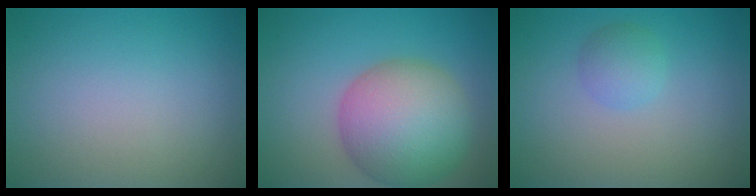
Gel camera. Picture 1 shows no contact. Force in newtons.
{"total": 9.5, "press": 9.5, "slide": 0.5}
{"total": 1.9, "press": 1.9, "slide": 0.1}